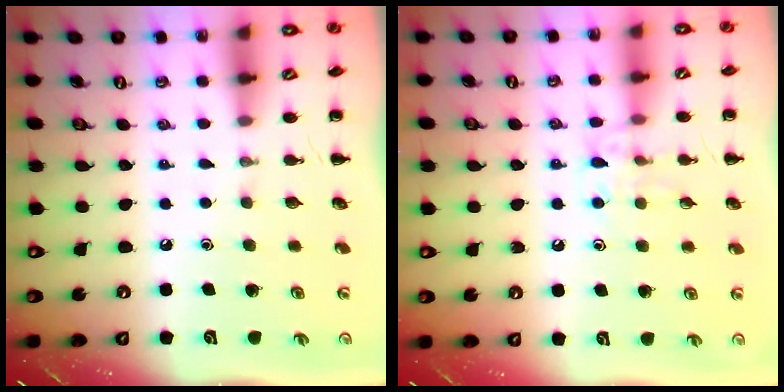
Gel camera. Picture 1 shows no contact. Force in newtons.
{"total": 8.4, "press": 8.2, "slide": 1.6}